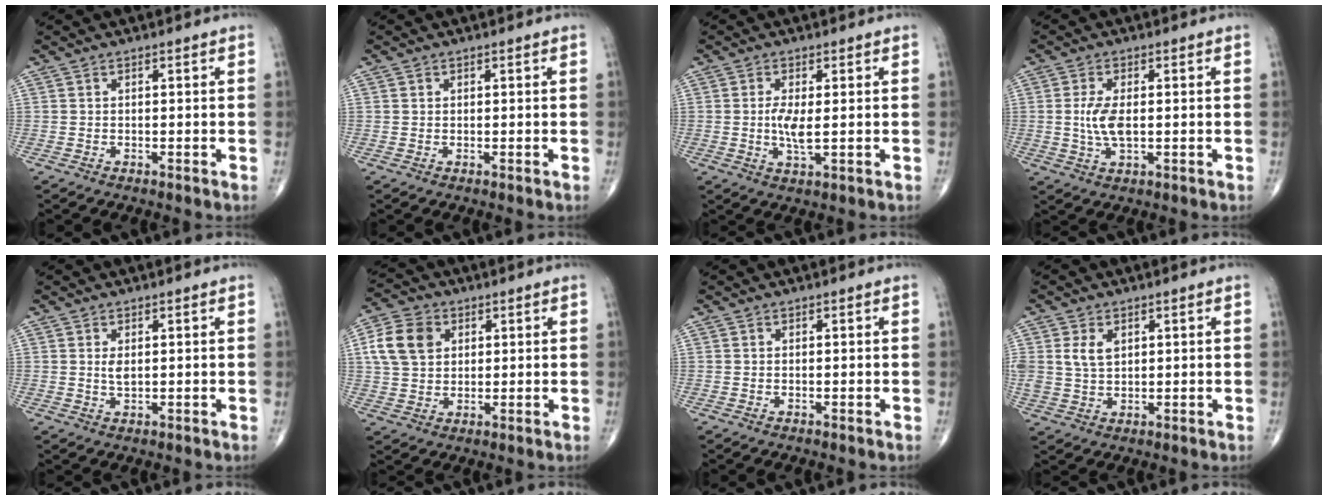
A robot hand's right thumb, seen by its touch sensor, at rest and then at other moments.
{"total": 0.6, "force": [0.2, 0.5, 0.1], "torque": [0.004, 0.001, 0.002]}
{"total": 4.5, "force": [0.1, 1.4, 4.2], "torque": [-0.093, -0.012, 0.000]}
{"total": 5.6, "force": [0.1, 2.5, 5.0], "torque": [-0.106, -0.005, 0.002]}
{"total": 1.9, "force": [0.4, 0.9, 1.6], "torque": [-0.027, -0.005, 0.011]}
{"total": 9.5, "force": [2.7, 7.3, 5.5], "torque": [-0.093, 0.002, 0.050]}
{"total": 0.0}
{"total": 4.7, "force": [1.6, 3.2, 3.1], "torque": [-0.052, -0.005, 0.036]}